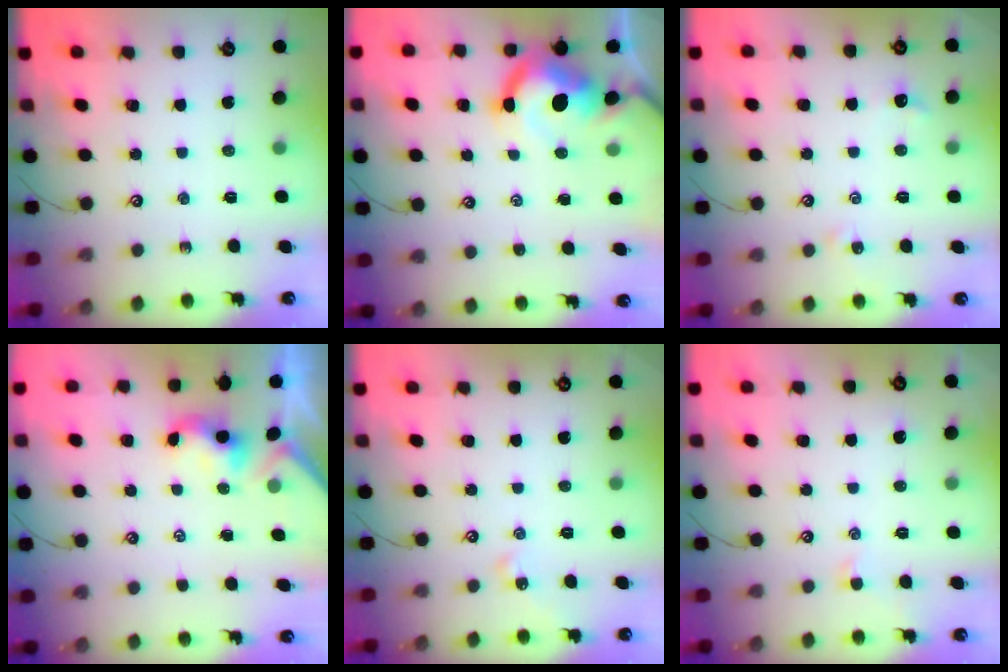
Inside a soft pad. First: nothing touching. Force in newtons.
{"total": 10.1, "press": 10.0, "slide": 1.3}
{"total": 1.8, "press": 1.7, "slide": 0.5}
{"total": 0.6, "press": 0.5, "slide": 0.4}
{"total": 4.5, "press": 4.4, "slide": 0.6}
{"total": 0.7, "press": 0.5, "slide": 0.5}